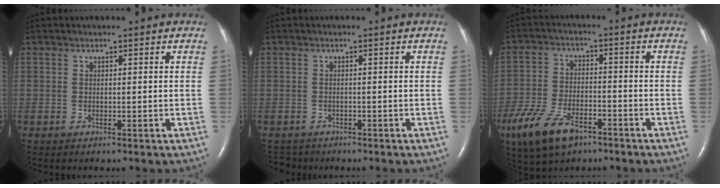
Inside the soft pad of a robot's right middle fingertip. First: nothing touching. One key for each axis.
{"total": 2.3, "fx": -2.1, "fy": 1.0, "fz": -0.3, "tx": -0.003, "ty": -0.004, "tz": -0.033}
{"total": 11.7, "fx": -7.2, "fy": 5.2, "fz": 7.6, "tx": -0.163, "ty": -0.012, "tz": -0.128}